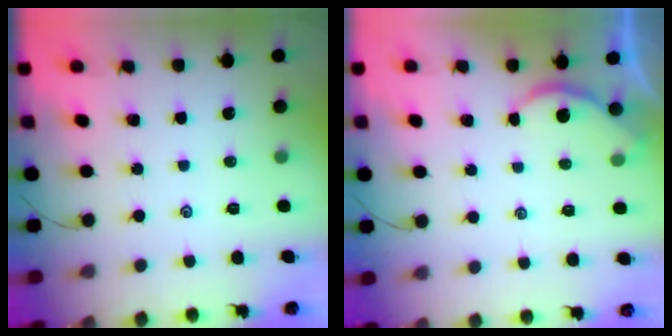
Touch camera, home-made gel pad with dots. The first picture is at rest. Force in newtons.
{"total": 1.3, "press": 1.3, "slide": 0.2}